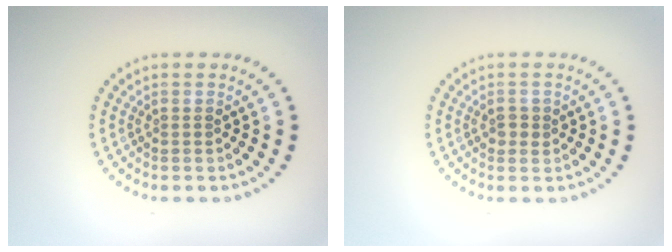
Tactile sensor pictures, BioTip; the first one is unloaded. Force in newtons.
{"total": 1.2, "press": 1.2, "slide": 0.1}